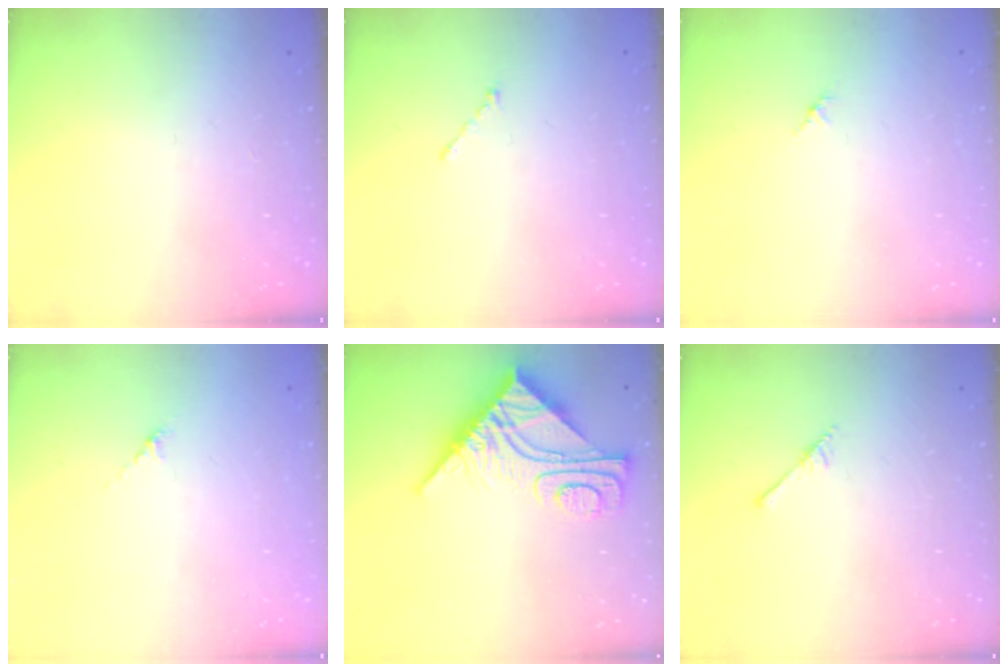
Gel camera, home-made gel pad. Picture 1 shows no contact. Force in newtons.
{"total": 0.7, "press": 0.7, "slide": 0.2}
{"total": 1.4, "press": 1.4, "slide": 0.4}
{"total": 2.7, "press": 2.7, "slide": 0.7}
{"total": 13.7, "press": 13.7, "slide": 1.2}
{"total": 1.7, "press": 1.7, "slide": 0.1}